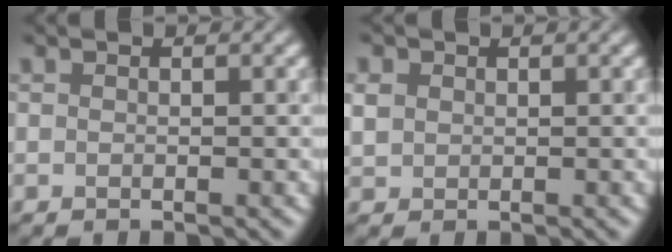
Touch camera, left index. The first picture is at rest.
{"total": 1.3, "force": [0.4, 1.2, 0.2], "torque": [-0.003, 0.001, 0.008]}